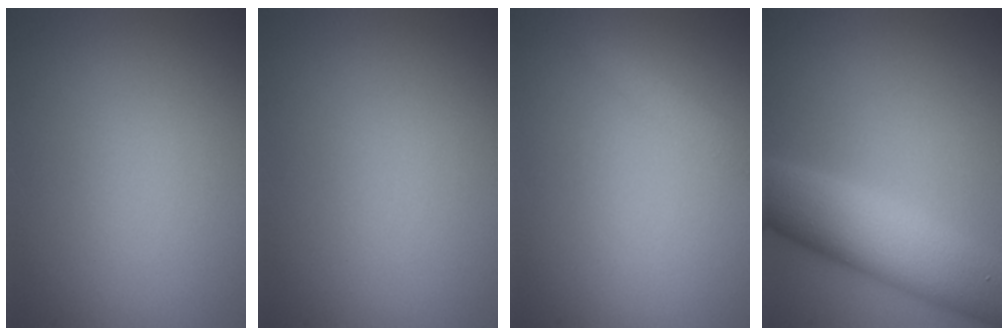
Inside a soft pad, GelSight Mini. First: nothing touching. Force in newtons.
{"total": 0.0}
{"total": 1.3, "press": 1.3, "slide": 0.1}
{"total": 7.8, "press": 7.8, "slide": 0.4}